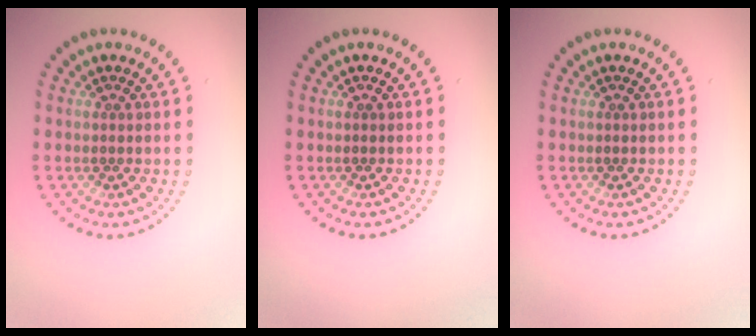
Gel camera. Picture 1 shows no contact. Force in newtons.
{"total": 0.0}
{"total": 0.0}